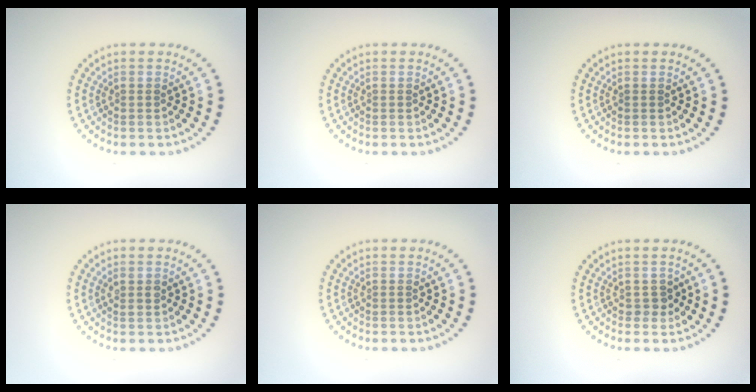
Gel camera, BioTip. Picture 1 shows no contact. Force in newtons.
{"total": 0.0}
{"total": 0.0}
{"total": 0.9, "press": 0.8, "slide": 0.4}
{"total": 0.0}
{"total": 1.1, "press": 1.0, "slide": 0.5}